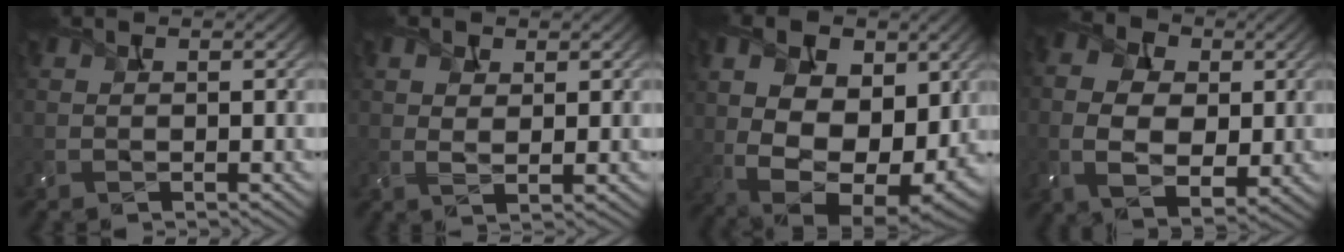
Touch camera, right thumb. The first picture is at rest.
{"total": 2.6, "force": [1.4, 1.2, 1.9], "torque": [-0.043, 0.000, 0.026]}
{"total": 16.5, "force": [2.6, 10.4, 12.6], "torque": [-0.220, 0.009, 0.048]}
{"total": 9.5, "force": [0.4, 6.6, 6.8], "torque": [-0.168, -0.001, 0.011]}